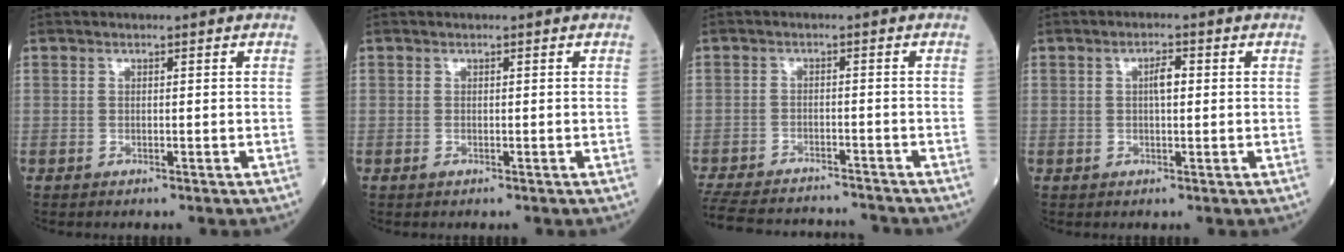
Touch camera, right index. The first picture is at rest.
{"total": 0.0}
{"total": 15.0, "force": [-13.8, 3.7, 4.5], "torque": [-0.110, -0.007, -0.195]}
{"total": 2.3, "force": [0.5, 0.6, 2.1], "torque": [-0.040, 0.005, 0.010]}